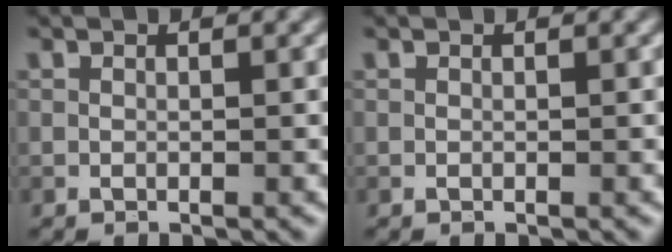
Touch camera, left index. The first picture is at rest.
{"total": 0.0}